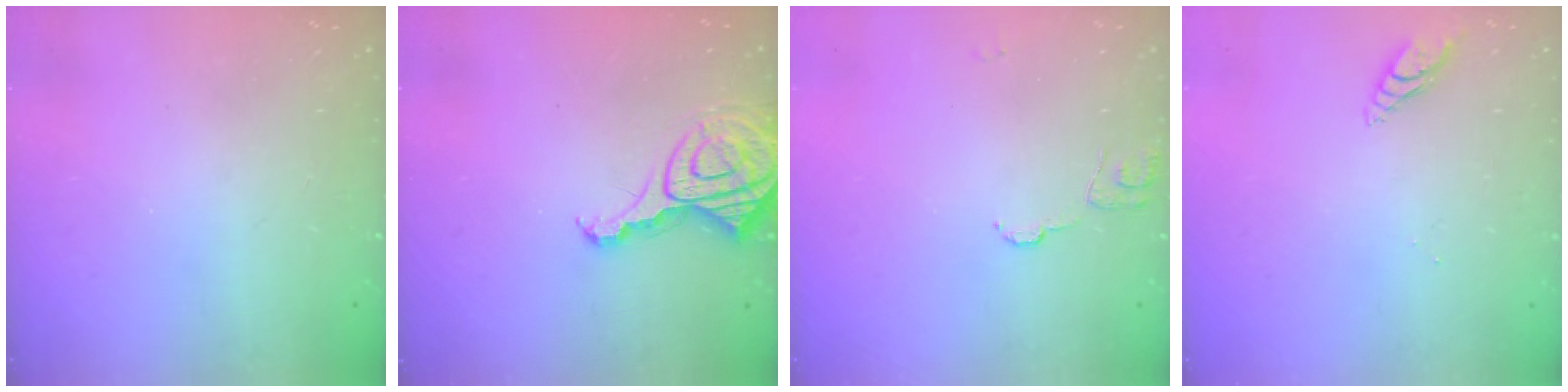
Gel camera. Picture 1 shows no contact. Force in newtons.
{"total": 10.8, "press": 10.8, "slide": 1.0}
{"total": 6.8, "press": 6.8, "slide": 0.5}
{"total": 5.0, "press": 5.0, "slide": 0.4}